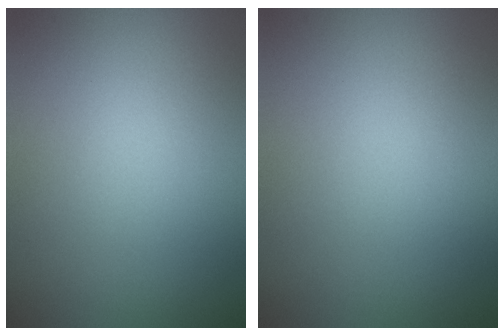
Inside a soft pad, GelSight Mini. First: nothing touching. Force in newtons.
{"total": 0.0}